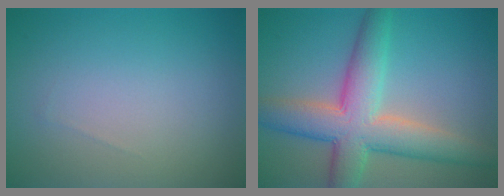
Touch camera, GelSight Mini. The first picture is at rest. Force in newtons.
{"total": 7.9, "press": 7.9, "slide": 0.6}